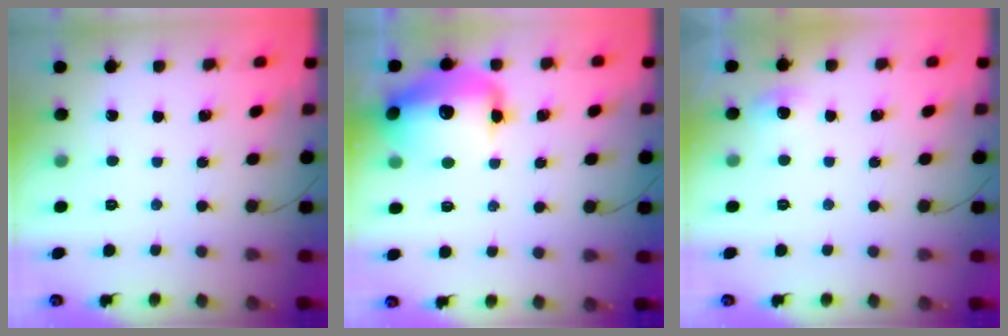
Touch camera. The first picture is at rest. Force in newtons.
{"total": 17.8, "press": 17.5, "slide": 3.4}
{"total": 4.5, "press": 4.3, "slide": 1.3}